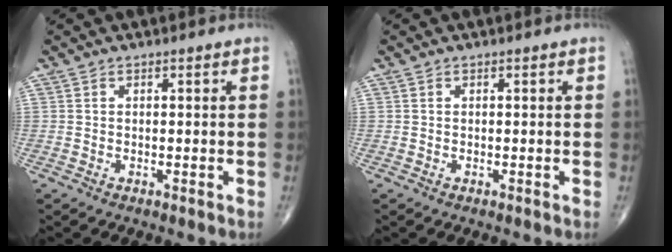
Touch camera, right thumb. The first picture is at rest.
{"total": 0.0}